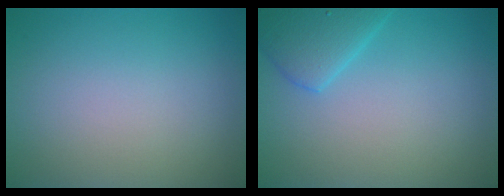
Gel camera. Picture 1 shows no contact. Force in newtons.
{"total": 3.1, "press": 3.1, "slide": 0.3}